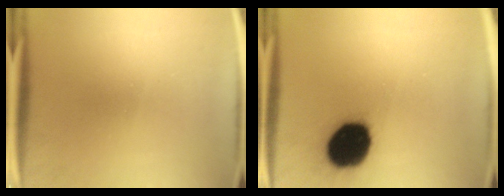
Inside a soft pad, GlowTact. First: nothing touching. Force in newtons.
{"total": 18.9}